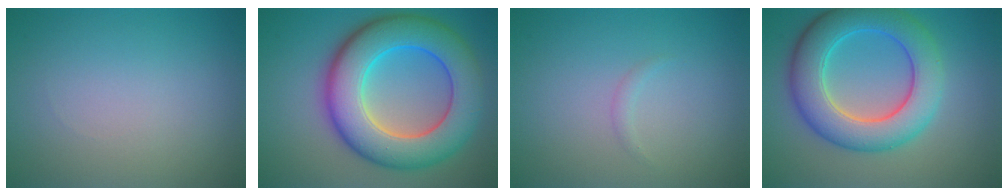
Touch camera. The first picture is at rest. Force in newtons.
{"total": 11.3, "press": 11.3, "slide": 0.1}
{"total": 0.6, "press": 0.6, "slide": 0.0}
{"total": 8.1, "press": 8.1, "slide": 0.3}